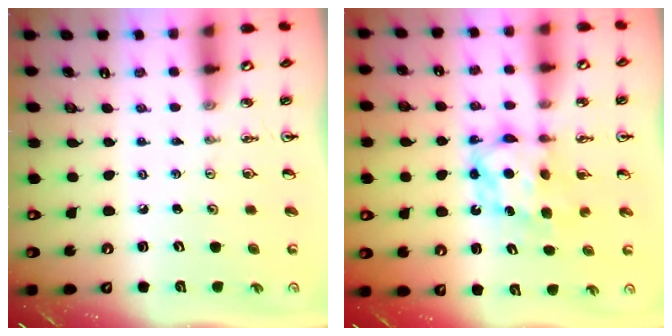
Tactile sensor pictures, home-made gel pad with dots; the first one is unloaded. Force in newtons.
{"total": 6.2, "press": 6.1, "slide": 0.5}